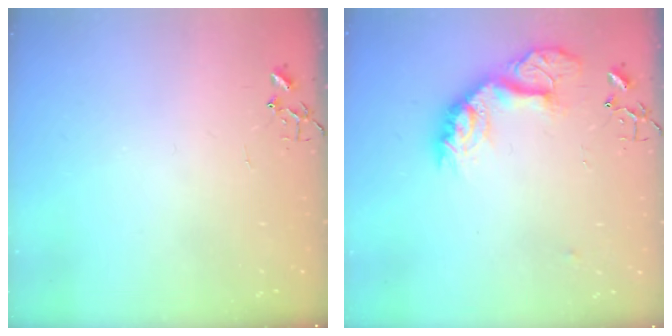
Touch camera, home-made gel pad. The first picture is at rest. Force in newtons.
{"total": 15.5, "press": 15.4, "slide": 1.2}